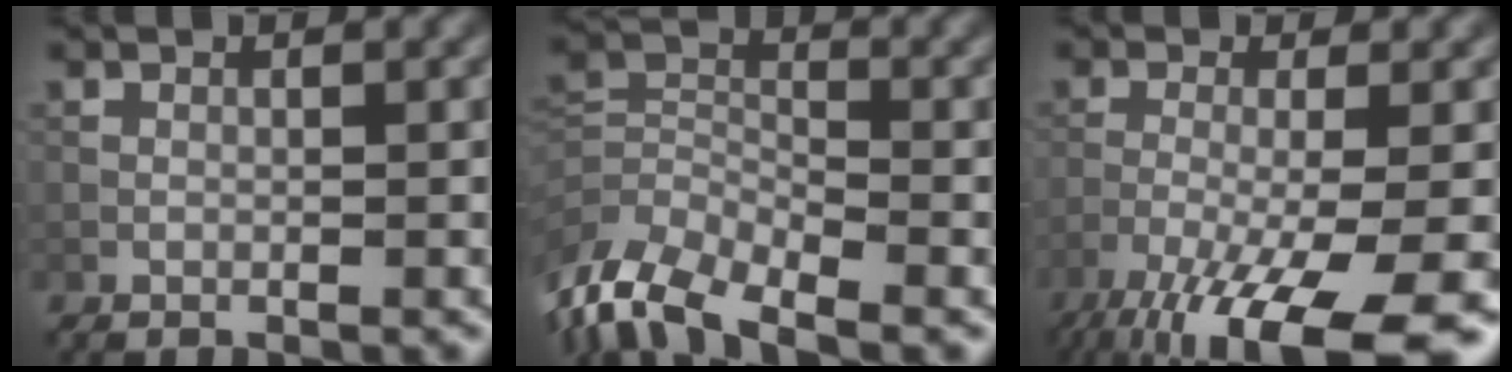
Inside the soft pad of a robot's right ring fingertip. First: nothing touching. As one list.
[{"total": 9.4, "force": [-7.0, 3.8, 5.1], "torque": [-0.109, -0.008, -0.138]}, {"total": 12.4, "force": [-7.8, 2.8, 9.2], "torque": [-0.164, -0.020, -0.121]}]